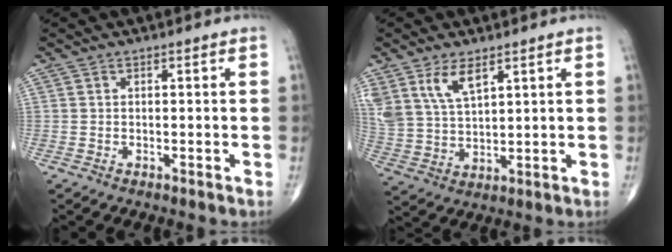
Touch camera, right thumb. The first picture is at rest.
{"total": 8.9, "force": [5.2, 4.2, 5.9], "torque": [-0.114, -0.018, 0.113]}